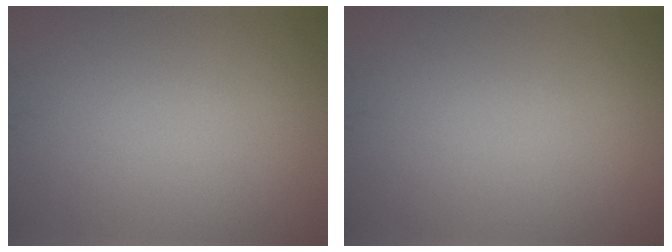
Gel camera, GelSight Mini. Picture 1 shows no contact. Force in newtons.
{"total": 0.0}